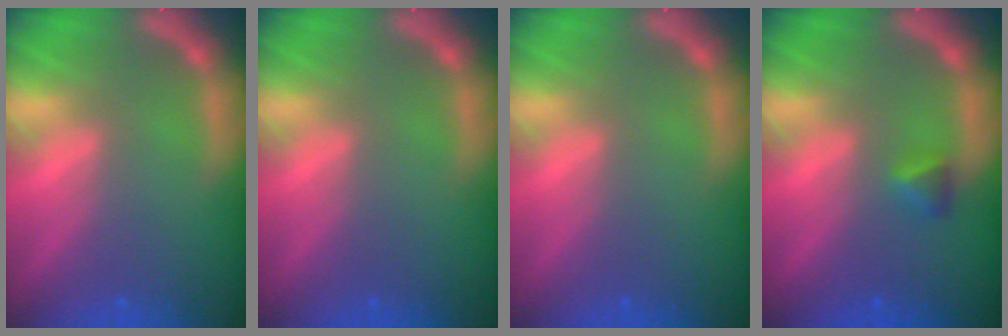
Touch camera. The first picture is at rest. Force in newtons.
{"total": 0.0}
{"total": 0.0}
{"total": 1.4}